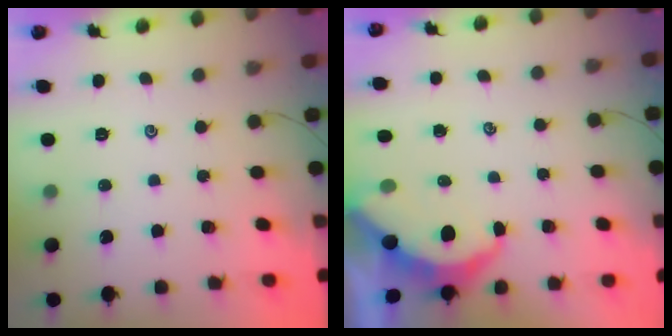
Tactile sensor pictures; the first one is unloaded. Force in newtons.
{"total": 4.7, "press": 4.7, "slide": 0.4}